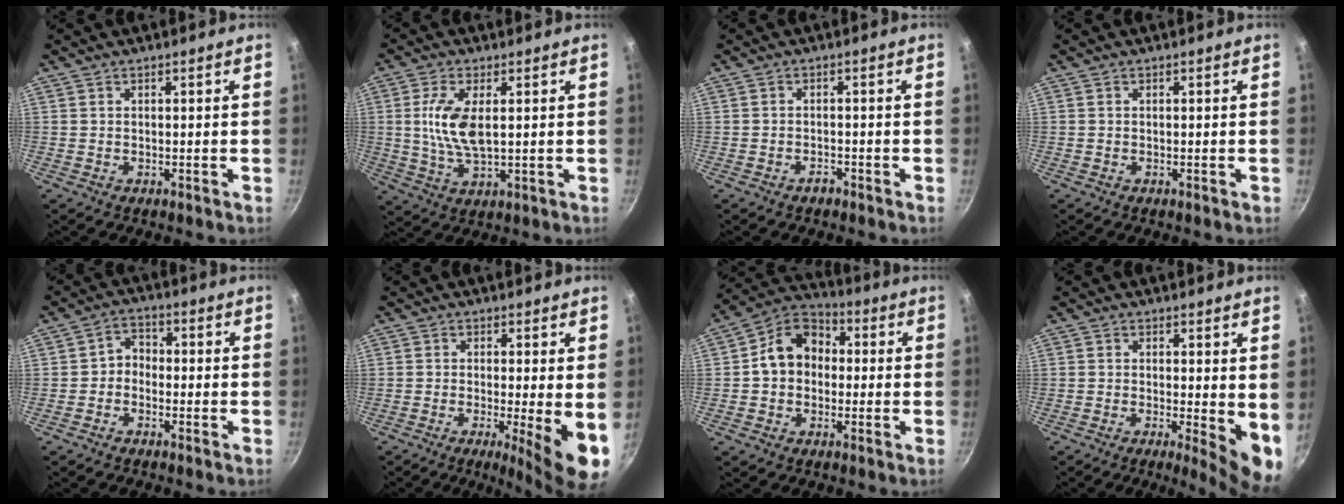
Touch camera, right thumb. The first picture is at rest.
{"total": 8.7, "force": [1.2, 3.8, 7.7], "torque": [-0.155, -0.004, 0.026]}
{"total": 1.6, "force": [-1.3, 0.7, 0.5], "torque": [-0.002, 0.016, -0.018]}
{"total": 0.0}
{"total": 3.3, "force": [-1.2, 2.7, 1.6], "torque": [-0.010, 0.022, -0.032]}
{"total": 9.0, "force": [-1.6, 1.2, 8.8], "torque": [-0.120, -0.013, -0.021]}
{"total": 10.8, "force": [0.3, 8.7, 6.4], "torque": [-0.067, 0.031, -0.017]}
{"total": 7.1, "force": [-0.4, 2.1, 6.8], "torque": [-0.082, -0.015, -0.003]}